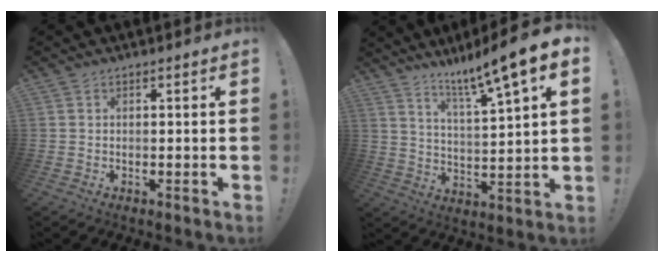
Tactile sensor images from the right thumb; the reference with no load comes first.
{"total": 11.1, "force": [7.9, 0.0, 7.9], "torque": [-0.133, -0.062, 0.117]}